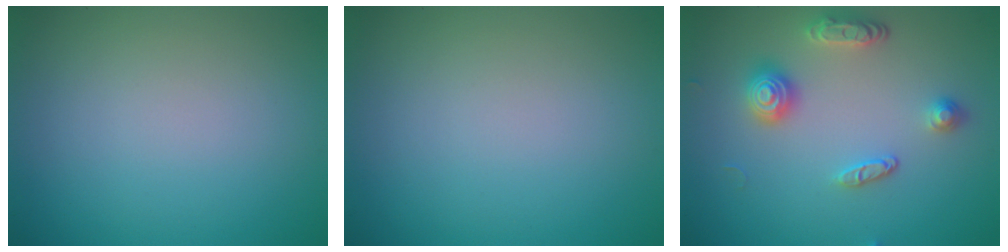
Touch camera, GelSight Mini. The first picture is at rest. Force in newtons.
{"total": 0.0}
{"total": 3.1, "press": 2.9, "slide": 1.2}